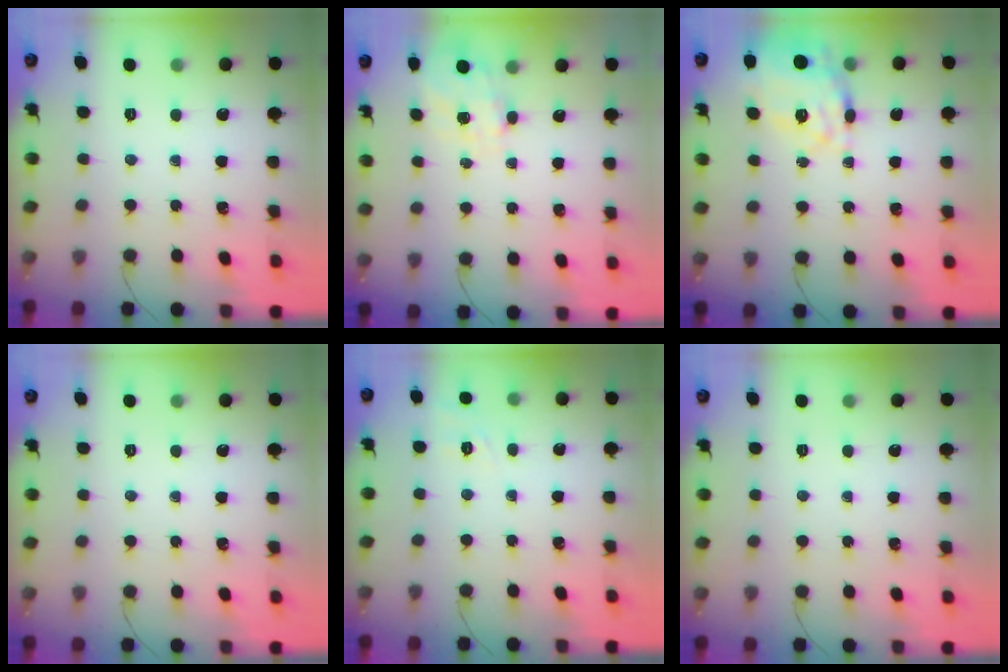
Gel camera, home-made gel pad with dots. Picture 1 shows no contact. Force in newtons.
{"total": 3.9, "press": 3.8, "slide": 0.9}
{"total": 14.5, "press": 13.8, "slide": 4.4}
{"total": 0.0}
{"total": 2.0, "press": 0.9, "slide": 1.8}
{"total": 0.0}